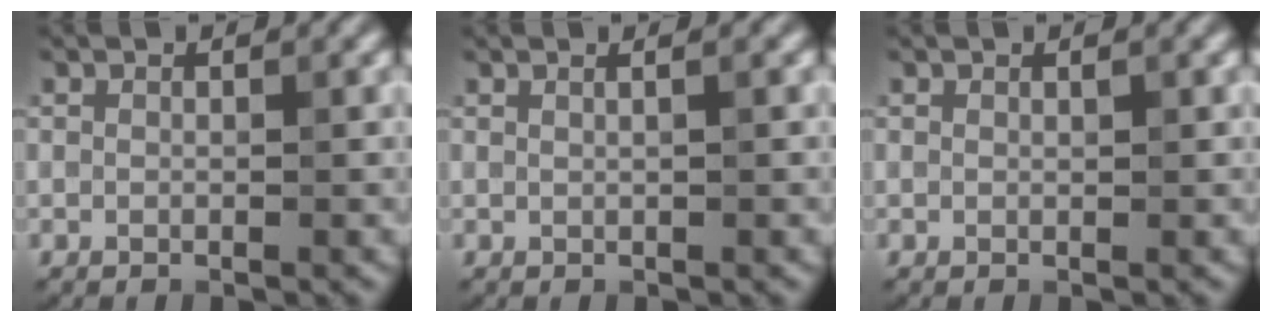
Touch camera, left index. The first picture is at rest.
{"total": 1.8, "force": [0.8, 0.9, 1.3], "torque": [-0.001, -0.001, -0.009]}
{"total": 0.0}